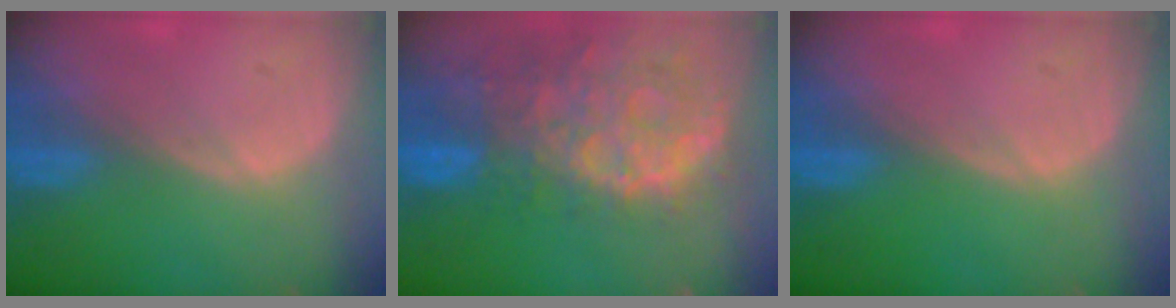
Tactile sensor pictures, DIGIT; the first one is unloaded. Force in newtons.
{"total": 13.6, "press": 11.0, "slide": 7.9}
{"total": 0.0}